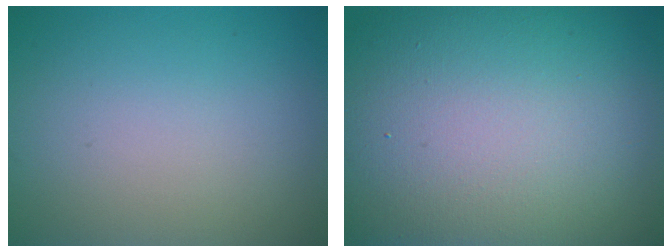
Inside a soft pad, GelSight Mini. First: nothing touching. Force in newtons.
{"total": 20.5, "press": 20.5, "slide": 1.4}